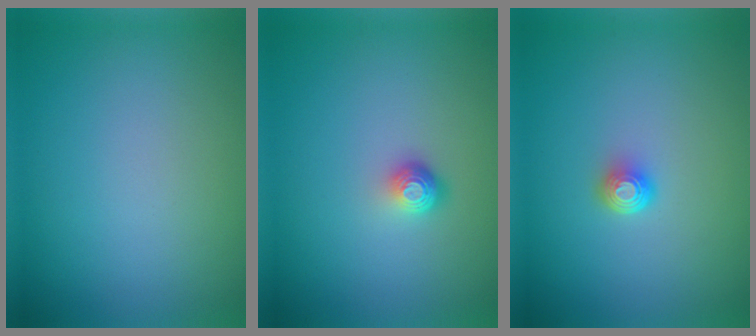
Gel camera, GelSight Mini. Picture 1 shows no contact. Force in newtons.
{"total": 1.8, "press": 1.2, "slide": 1.3}
{"total": 1.6, "press": 1.1, "slide": 1.1}